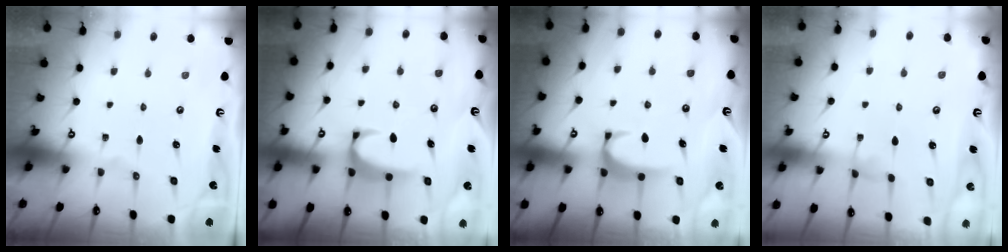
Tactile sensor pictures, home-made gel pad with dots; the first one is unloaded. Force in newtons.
{"total": 1.6, "press": 1.6, "slide": 0.4}
{"total": 1.8, "press": 1.7, "slide": 0.5}
{"total": 2.5, "press": 2.5, "slide": 0.2}